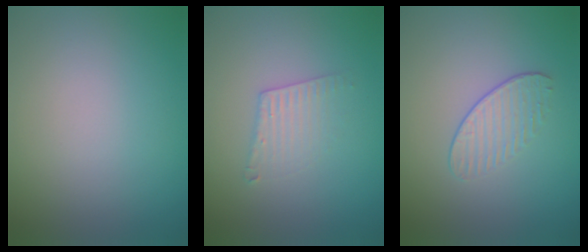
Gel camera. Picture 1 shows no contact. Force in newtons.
{"total": 2.0, "press": 2.0, "slide": 0.1}
{"total": 1.6, "press": 1.1, "slide": 1.2}